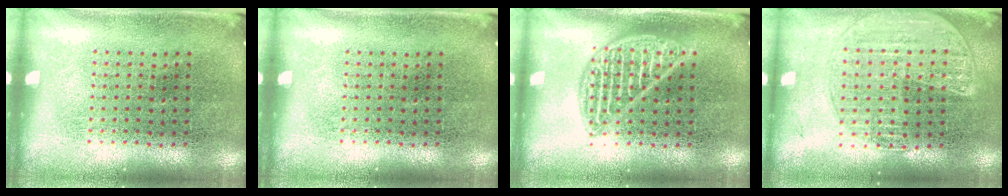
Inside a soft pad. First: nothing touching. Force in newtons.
{"total": 0.0}
{"total": 2.3, "press": 2.2, "slide": 0.3}
{"total": 1.6, "press": 1.6, "slide": 0.5}